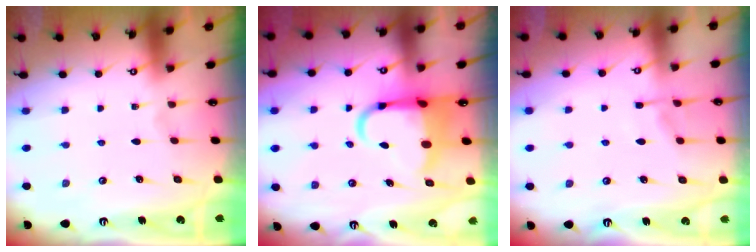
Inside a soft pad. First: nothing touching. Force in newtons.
{"total": 8.6, "press": 8.4, "slide": 1.7}
{"total": 3.5, "press": 3.5, "slide": 0.7}